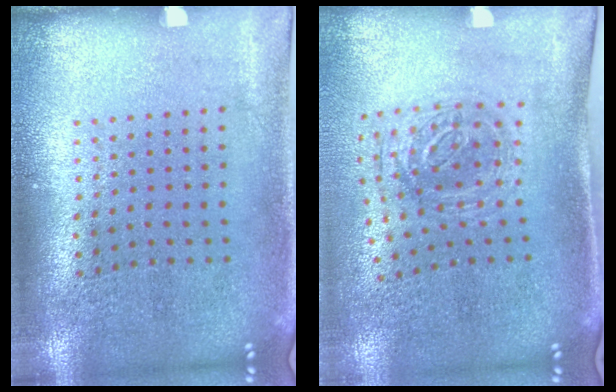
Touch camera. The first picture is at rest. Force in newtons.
{"total": 1.1, "press": 1.0, "slide": 0.4}